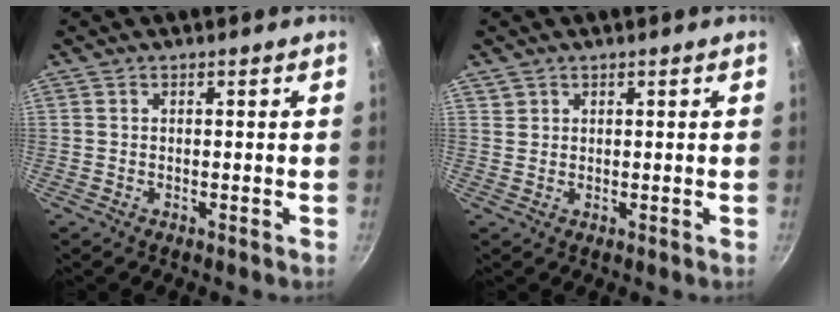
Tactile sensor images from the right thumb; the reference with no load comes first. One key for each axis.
{"total": 1.3, "fx": 0.9, "fy": 1.0, "fz": 0.1, "tx": 0.008, "ty": 0.008, "tz": 0.016}